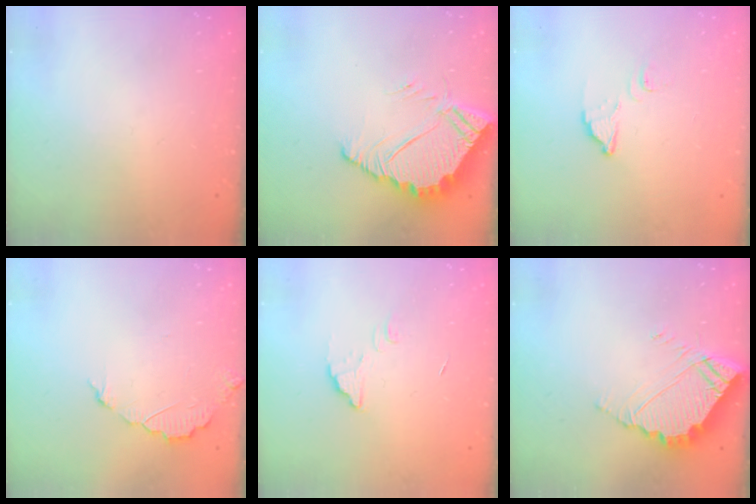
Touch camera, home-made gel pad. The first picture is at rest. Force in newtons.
{"total": 6.9, "press": 6.8, "slide": 0.5}
{"total": 2.7, "press": 2.7, "slide": 0.3}
{"total": 5.0, "press": 5.0, "slide": 0.5}
{"total": 3.8, "press": 3.8, "slide": 0.3}
{"total": 8.0, "press": 7.9, "slide": 0.5}